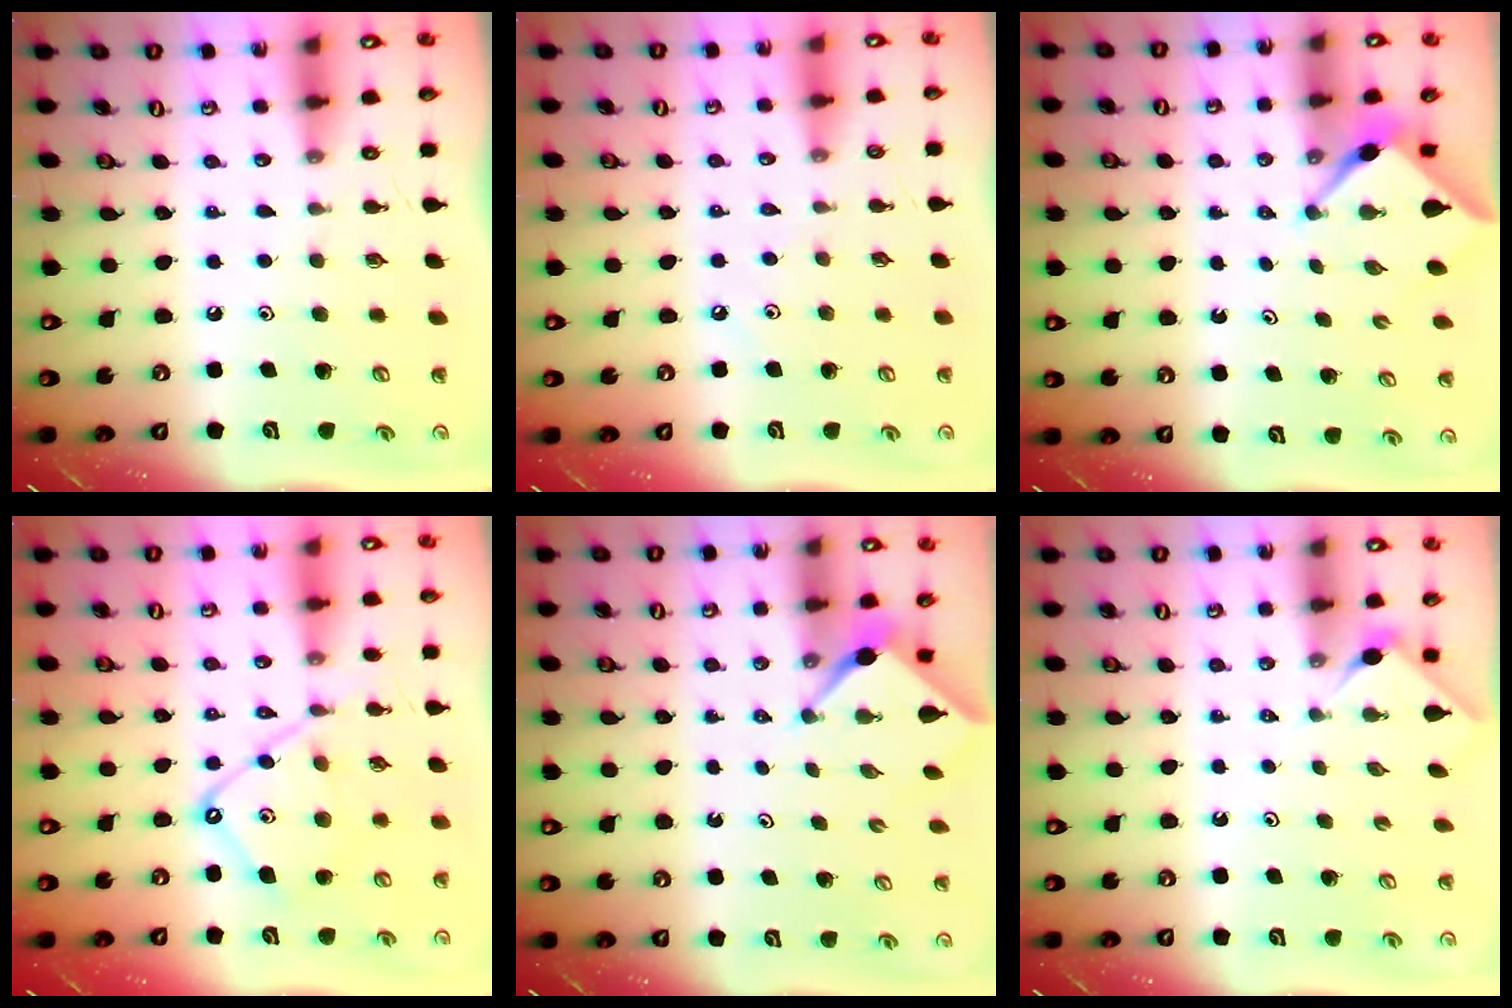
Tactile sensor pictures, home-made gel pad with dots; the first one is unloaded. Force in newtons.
{"total": 2.9, "press": 2.9, "slide": 0.4}
{"total": 3.1, "press": 3.0, "slide": 0.4}
{"total": 12.5, "press": 12.5, "slide": 1.1}
{"total": 2.3, "press": 2.3, "slide": 0.2}
{"total": 1.9, "press": 1.8, "slide": 0.4}